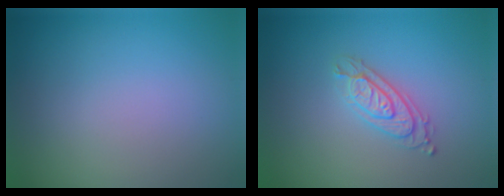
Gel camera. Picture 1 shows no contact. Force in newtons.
{"total": 2.6, "press": 2.3, "slide": 1.3}